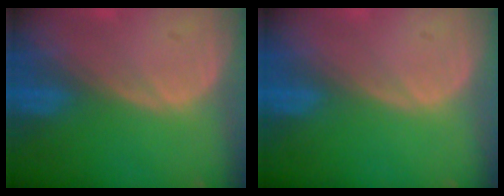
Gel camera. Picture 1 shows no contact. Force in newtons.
{"total": 0.0}